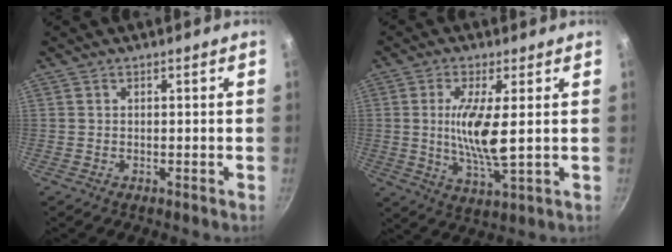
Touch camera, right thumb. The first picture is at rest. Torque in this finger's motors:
{"motor_torque": [1.13, 2.59, 1.66, -0.11, 0.49]}